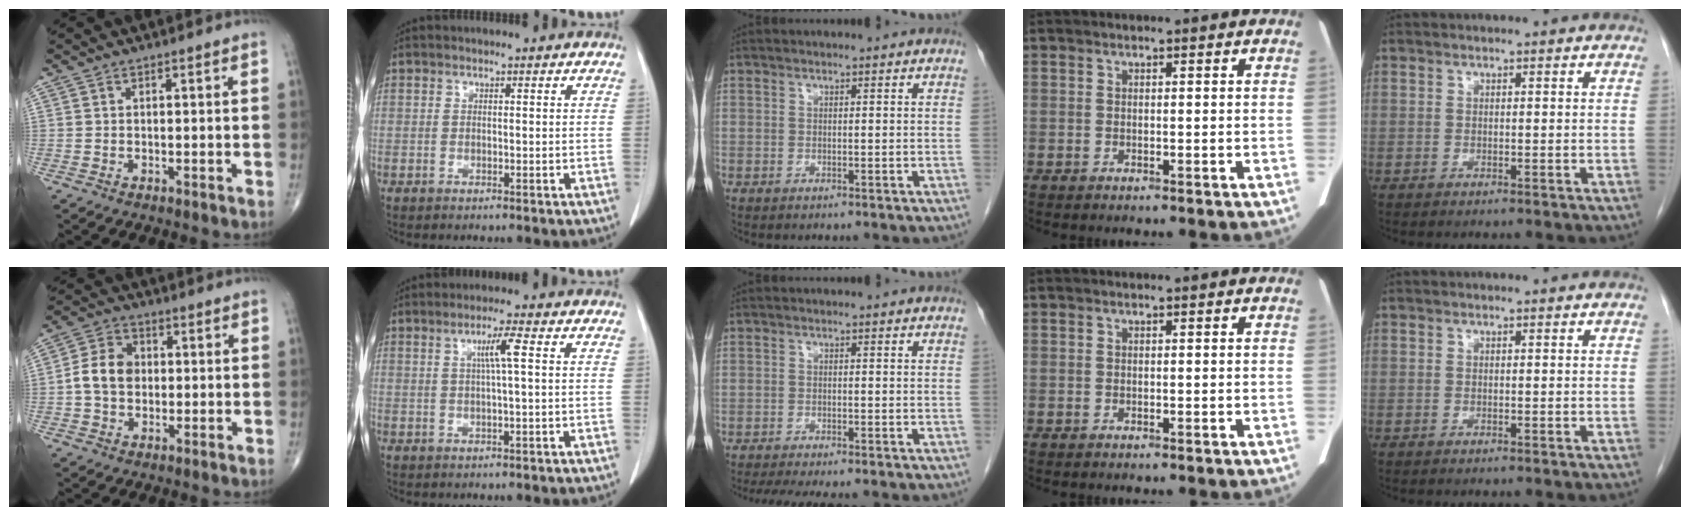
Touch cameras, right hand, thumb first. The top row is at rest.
{"thumb": {"total": 7.5, "force": [-0.2, 5.8, 4.8], "torque": [-0.077, 0.018, -0.012]}, "index": {"total": 3.6, "force": [0.8, -0.5, 3.5], "torque": [-0.064, 0.003, 0.014]}, "middle": {"total": 8.4, "force": [-7.2, 1.3, 4.2], "torque": [-0.058, -0.010, -0.105]}}